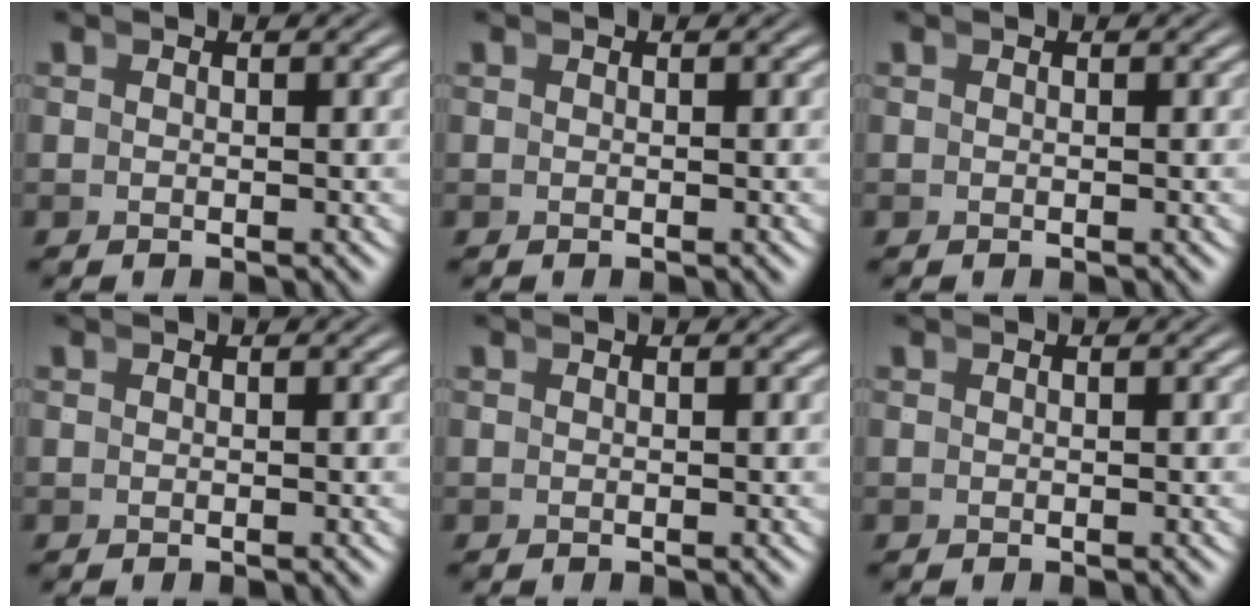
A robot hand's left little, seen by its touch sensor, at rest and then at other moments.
{"total": 0.0}
{"total": 0.0}
{"total": 0.0}
{"total": 0.0}
{"total": 0.0}